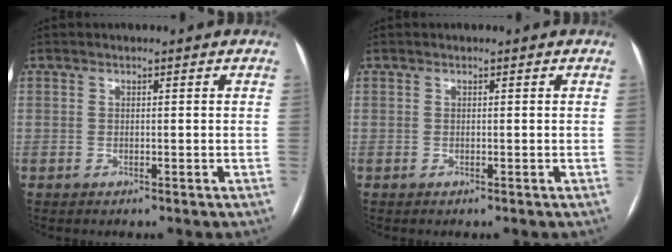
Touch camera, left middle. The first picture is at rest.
{"total": 0.0}